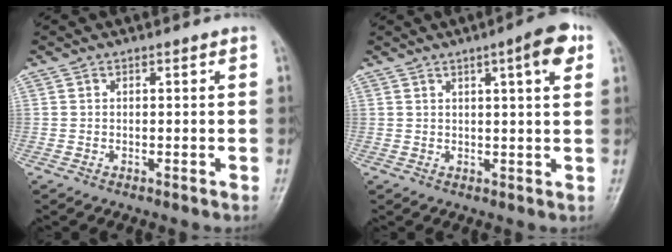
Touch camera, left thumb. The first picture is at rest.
{"total": 6.9, "force": [3.1, 1.0, 6.0], "torque": [-0.080, -0.004, 0.040]}